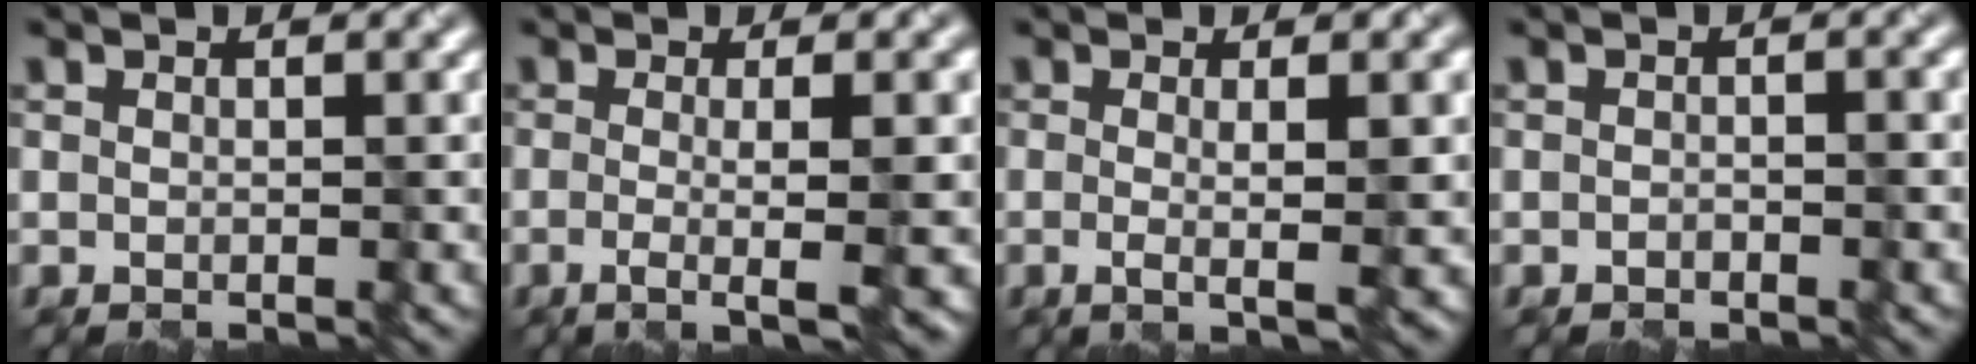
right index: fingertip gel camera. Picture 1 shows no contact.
{"total": 5.8, "force": [-0.7, 1.5, 5.5], "torque": [-0.077, -0.003, -0.013]}
{"total": 4.2, "force": [0.0, 1.0, 4.1], "torque": [-0.059, 0.001, -0.002]}
{"total": 1.3, "force": [-0.8, 0.5, 1.0], "torque": [-0.005, 0.006, -0.009]}